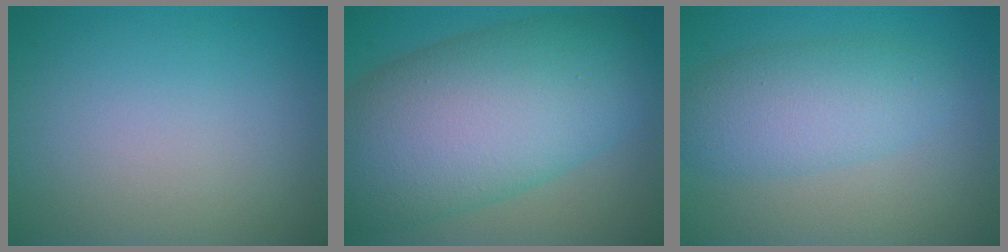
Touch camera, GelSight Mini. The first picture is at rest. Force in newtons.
{"total": 13.6, "press": 13.6, "slide": 0.6}
{"total": 4.8, "press": 4.8, "slide": 0.1}